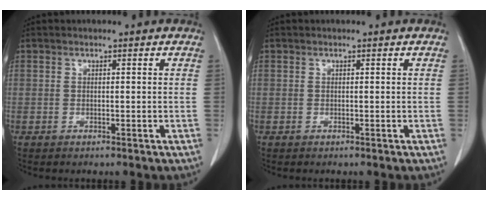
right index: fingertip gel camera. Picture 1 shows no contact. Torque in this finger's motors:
{"motor_torque": [0.00, 0.00, 0.00, 0.00]}